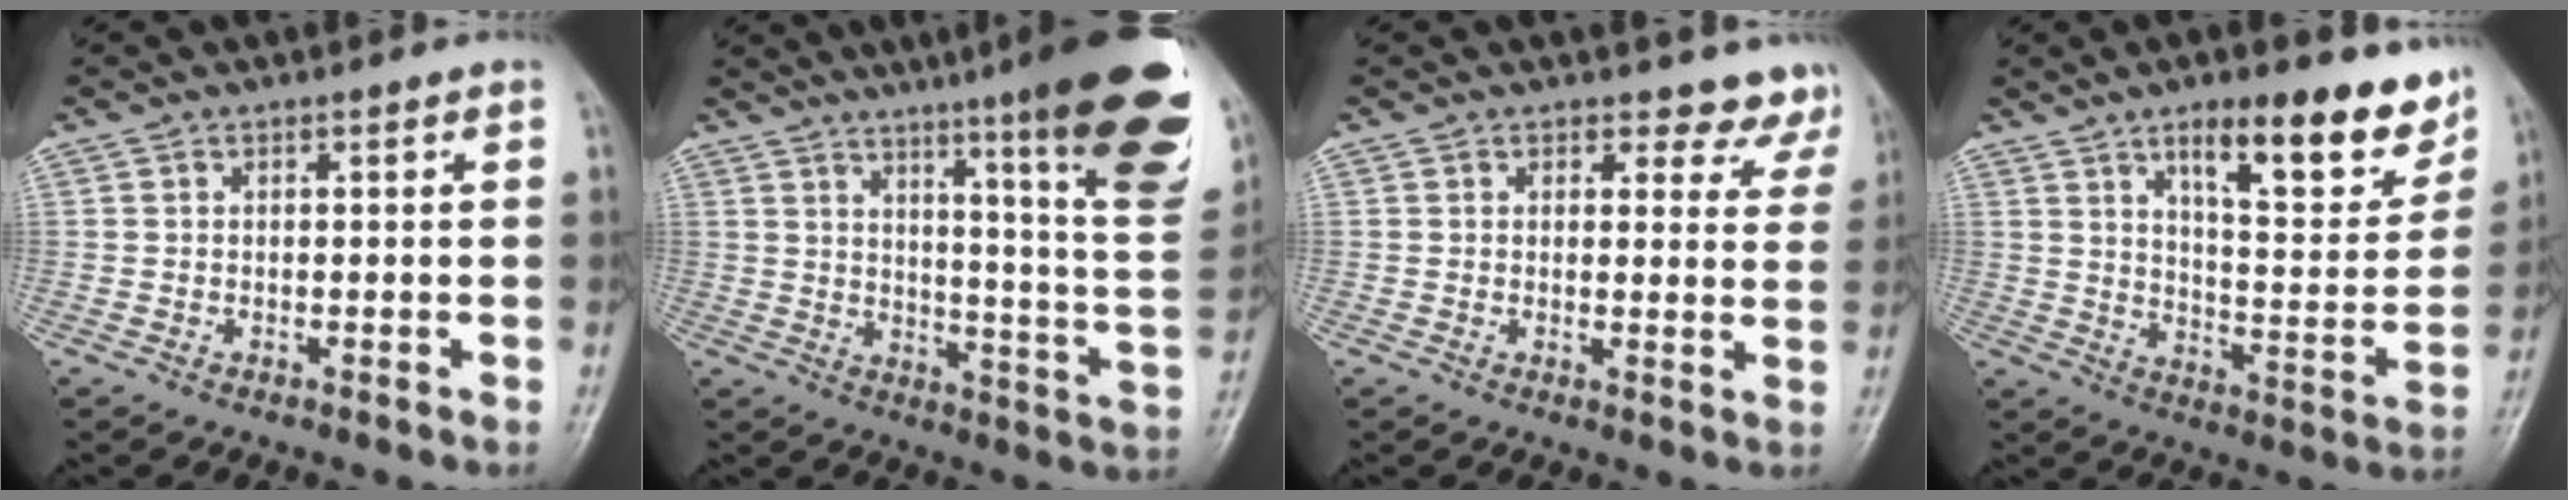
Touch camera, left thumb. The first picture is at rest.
{"total": 26.0, "force": [16.0, 2.6, 20.3], "torque": [-0.236, -0.079, 0.214]}
{"total": 6.1, "force": [5.4, 2.7, 0.2], "torque": [0.041, -0.030, 0.040]}
{"total": 16.9, "force": [10.8, 5.9, 11.6], "torque": [-0.105, -0.066, 0.160]}